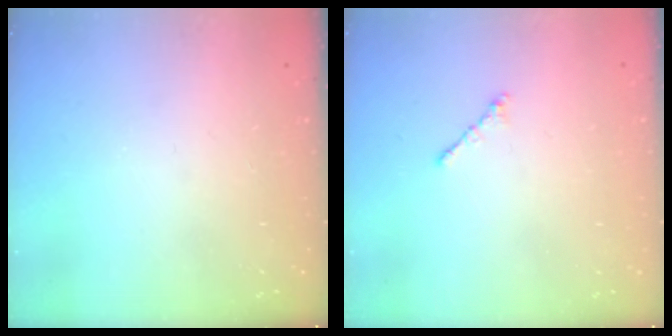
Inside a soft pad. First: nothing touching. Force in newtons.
{"total": 0.9, "press": 0.7, "slide": 0.5}